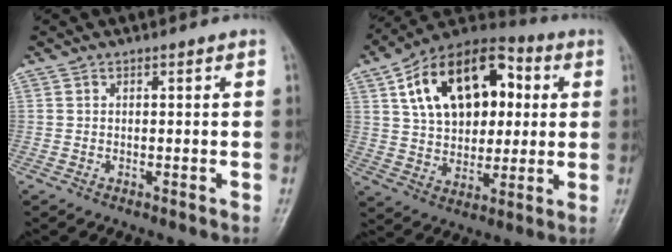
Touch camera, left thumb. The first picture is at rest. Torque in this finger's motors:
{"motor_torque": [0.60, 1.93, 2.02, -0.75, 0.25]}